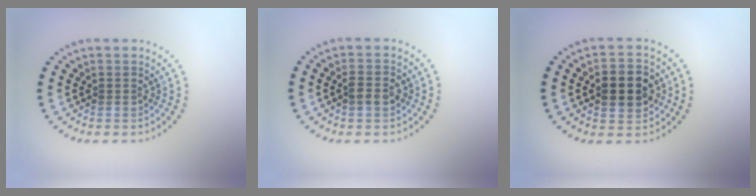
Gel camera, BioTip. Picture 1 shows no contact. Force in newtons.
{"total": 1.9, "press": 1.9, "slide": 0.1}
{"total": 4.6, "press": 4.6, "slide": 0.2}